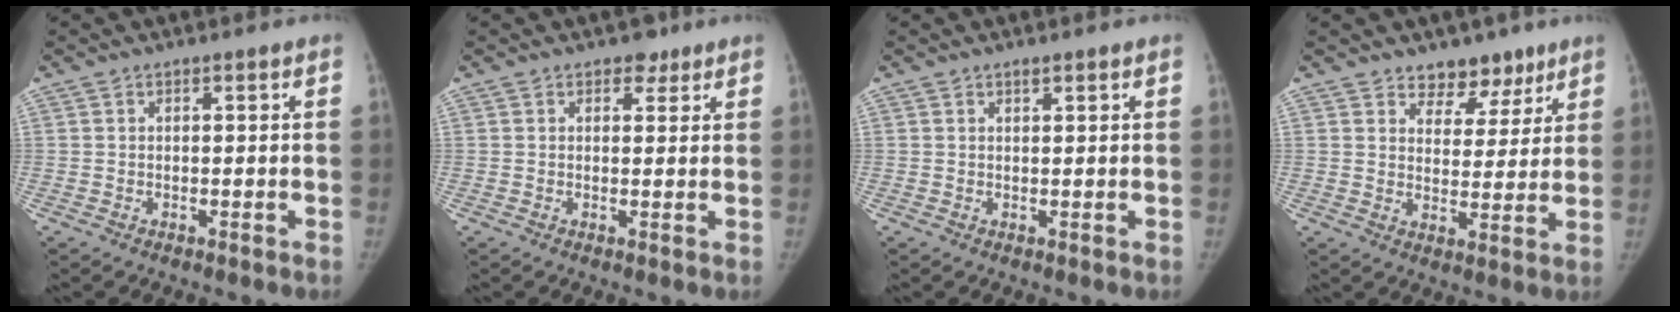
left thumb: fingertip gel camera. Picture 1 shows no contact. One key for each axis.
{"total": 2.4, "fx": 1.5, "fy": 1.7, "fz": 0.6, "tx": 0.009, "ty": -0.006, "tz": 0.015}
{"total": 0.8, "fx": 0.6, "fy": 0.3, "fz": 0.3, "tx": -0.004, "ty": -0.004, "tz": 0.009}
{"total": 7.4, "fx": 5.4, "fy": 4.7, "fz": 1.8, "tx": 0.018, "ty": -0.031, "tz": 0.081}